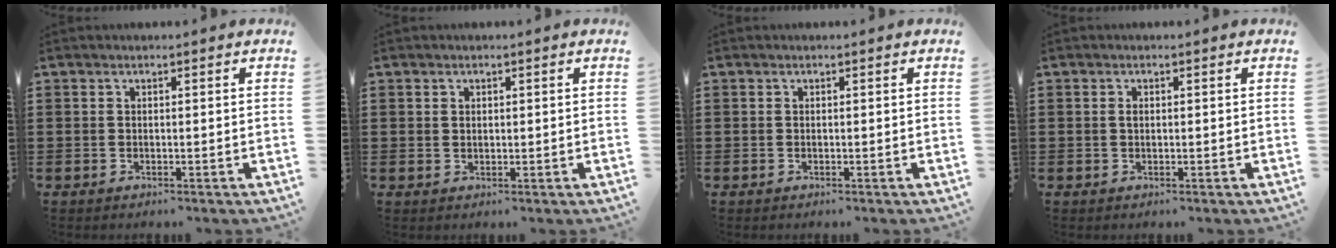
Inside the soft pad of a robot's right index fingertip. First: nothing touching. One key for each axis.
{"total": 0.9, "fx": 0.6, "fy": 0.7, "fz": 0.2, "tx": -0.006, "ty": 0.003, "tz": 0.011}
{"total": 0.0}
{"total": 0.8, "fx": 0.1, "fy": 0.4, "fz": 0.7, "tx": -0.015, "ty": 0.000, "tz": 0.002}